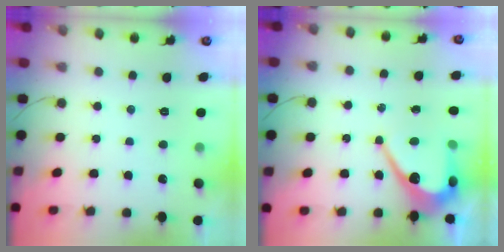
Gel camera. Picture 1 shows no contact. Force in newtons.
{"total": 8.9, "press": 8.9, "slide": 0.7}